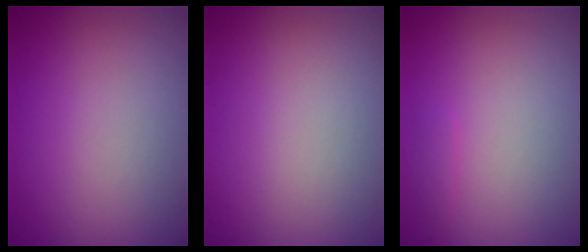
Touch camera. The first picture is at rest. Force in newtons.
{"total": 0.0}
{"total": 0.6, "press": 0.6, "slide": 0.0}